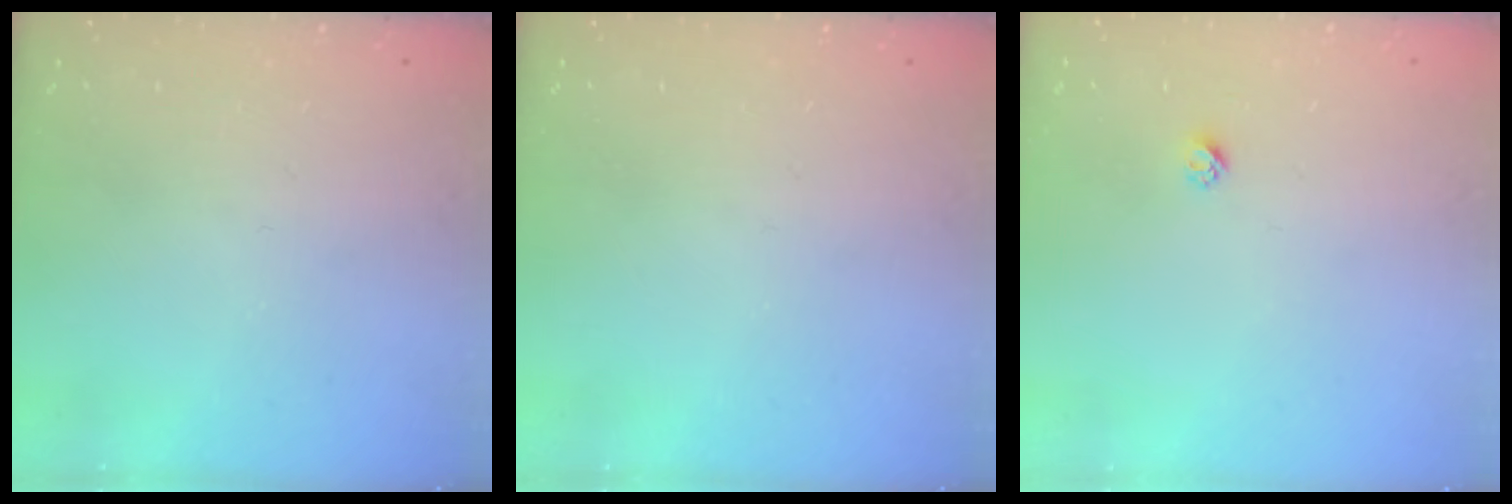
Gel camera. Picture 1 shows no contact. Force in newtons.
{"total": 0.0}
{"total": 2.3, "press": 2.3, "slide": 0.2}